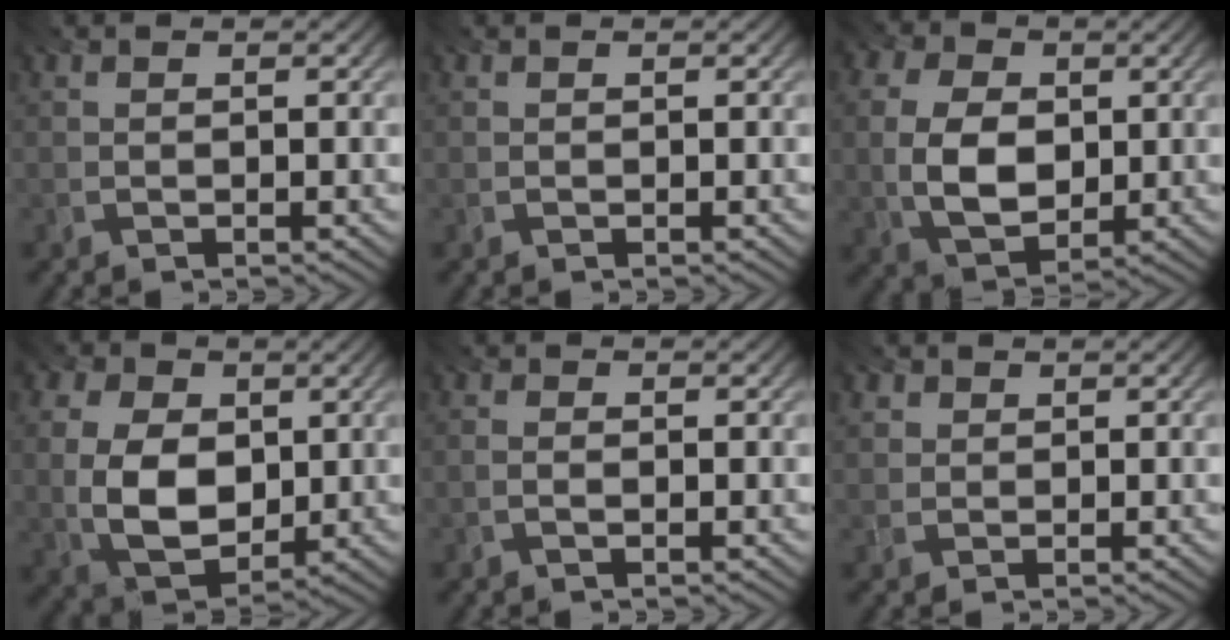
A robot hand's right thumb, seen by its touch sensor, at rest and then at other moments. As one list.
[{"total": 0.0}, {"total": 9.5, "force": [0.0, 6.5, 6.9], "torque": [-0.166, -0.001, -0.009]}, {"total": 11.5, "force": [0.3, 8.0, 8.3], "torque": [-0.192, -0.007, 0.000]}, {"total": 1.3, "force": [-0.7, 0.7, 0.9], "torque": [-0.018, 0.000, -0.021]}, {"total": 1.5, "force": [0.7, 1.3, 0.4], "torque": [-0.013, 0.001, 0.016]}]